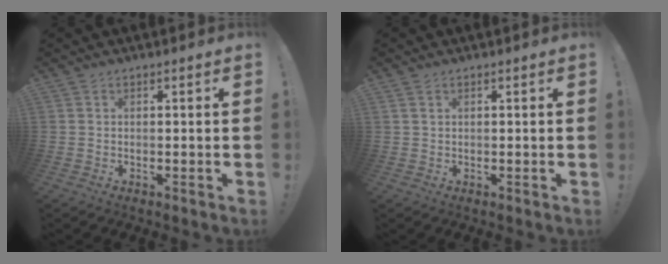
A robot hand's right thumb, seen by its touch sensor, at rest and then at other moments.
{"total": 1.0, "force": [0.7, 0.6, 0.4], "torque": [-0.001, -0.002, 0.011]}